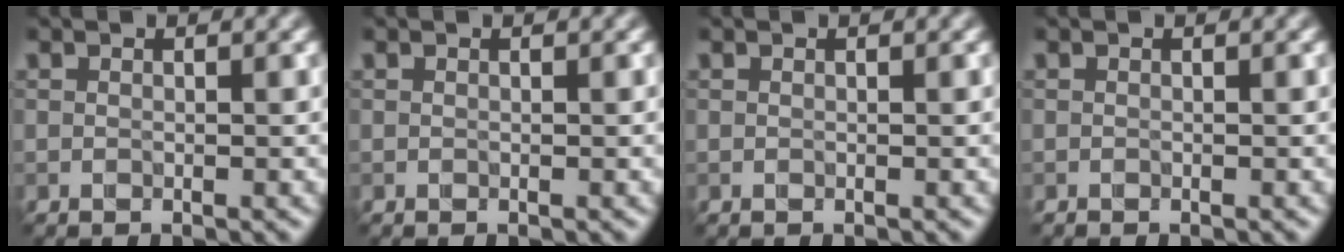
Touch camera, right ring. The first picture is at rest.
{"total": 0.0}
{"total": 0.0}
{"total": 0.0}